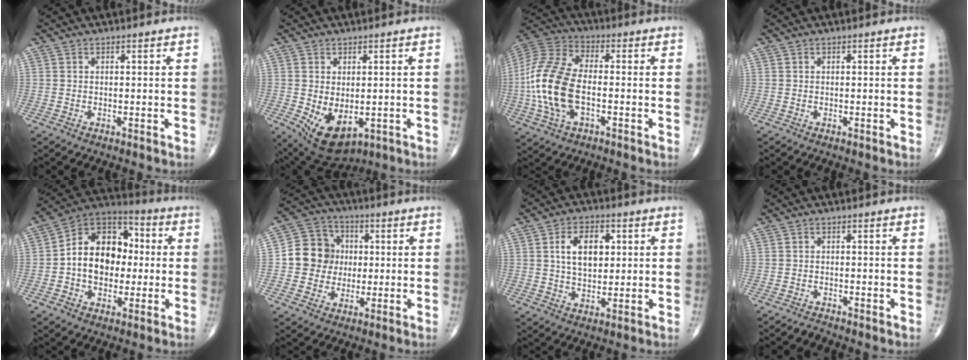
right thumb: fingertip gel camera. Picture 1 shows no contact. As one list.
[{"total": 8.9, "force": [-1.7, 5.1, 7.1], "torque": [-0.107, -0.008, -0.004]}, {"total": 17.2, "force": [-2.8, 9.1, 14.4], "torque": [-0.318, 0.018, -0.055]}, {"total": 0.0}, {"total": 15.7, "force": [-0.1, 11.4, 10.7], "torque": [-0.127, 0.034, -0.012]}, {"total": 10.6, "force": [0.2, 9.8, 4.0], "torque": [-0.035, 0.020, -0.003]}, {"total": 8.8, "force": [2.0, 5.4, 6.6], "torque": [-0.090, -0.001, 0.036]}, {"total": 0.9, "force": [-0.9, 0.1, 0.0], "torque": [-0.003, -0.002, -0.020]}]